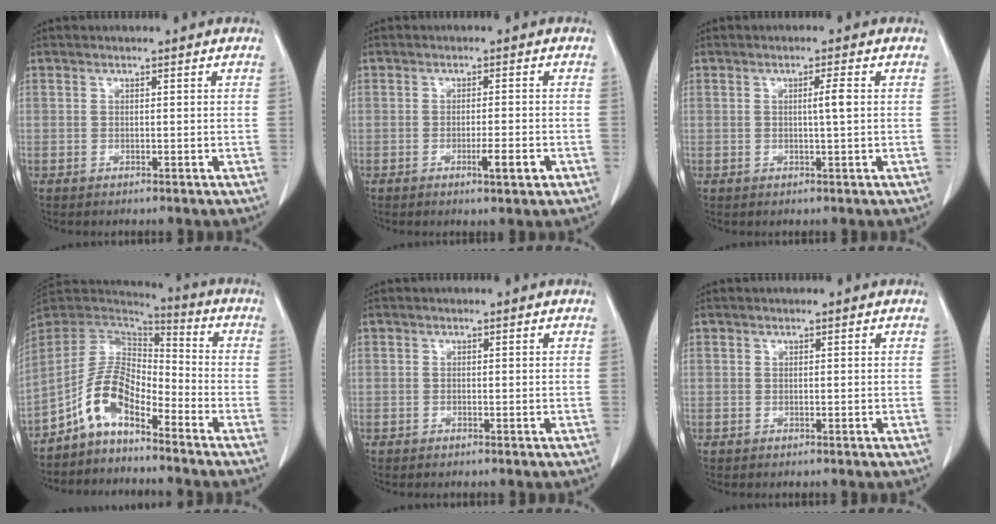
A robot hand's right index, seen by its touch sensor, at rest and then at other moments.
{"total": 3.5, "force": [-1.5, 0.3, 3.1], "torque": [-0.049, -0.004, -0.022]}
{"total": 2.2, "force": [0.2, -0.3, 2.2], "torque": [-0.038, -0.001, 0.002]}
{"total": 9.3, "force": [-5.8, 3.8, 6.2], "torque": [-0.131, 0.026, -0.116]}
{"total": 0.0}
{"total": 0.0}